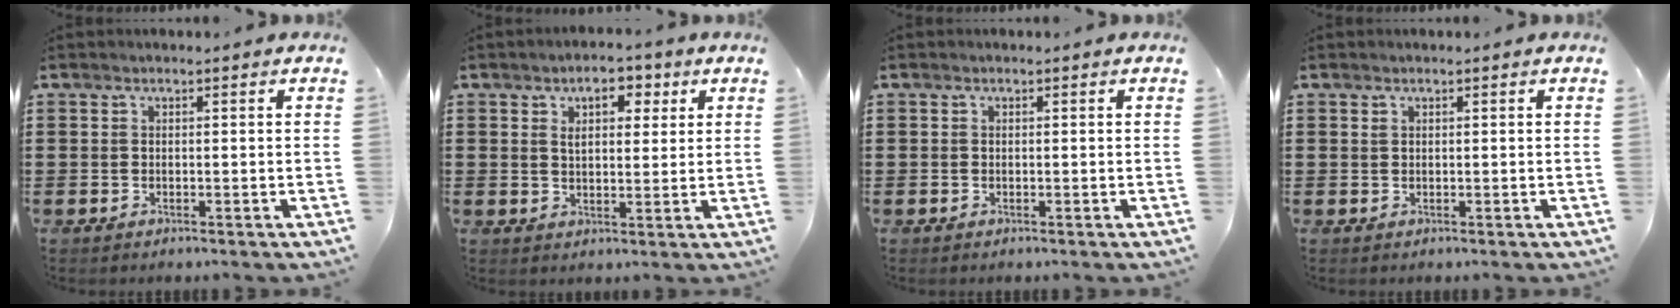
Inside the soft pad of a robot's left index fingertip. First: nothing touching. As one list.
[{"total": 5.1, "force": [2.6, 3.1, 3.0], "torque": [-0.042, 0.003, 0.035]}, {"total": 0.0}, {"total": 0.6, "force": [0.5, 0.3, 0.3], "torque": [-0.006, 0.002, 0.010]}]